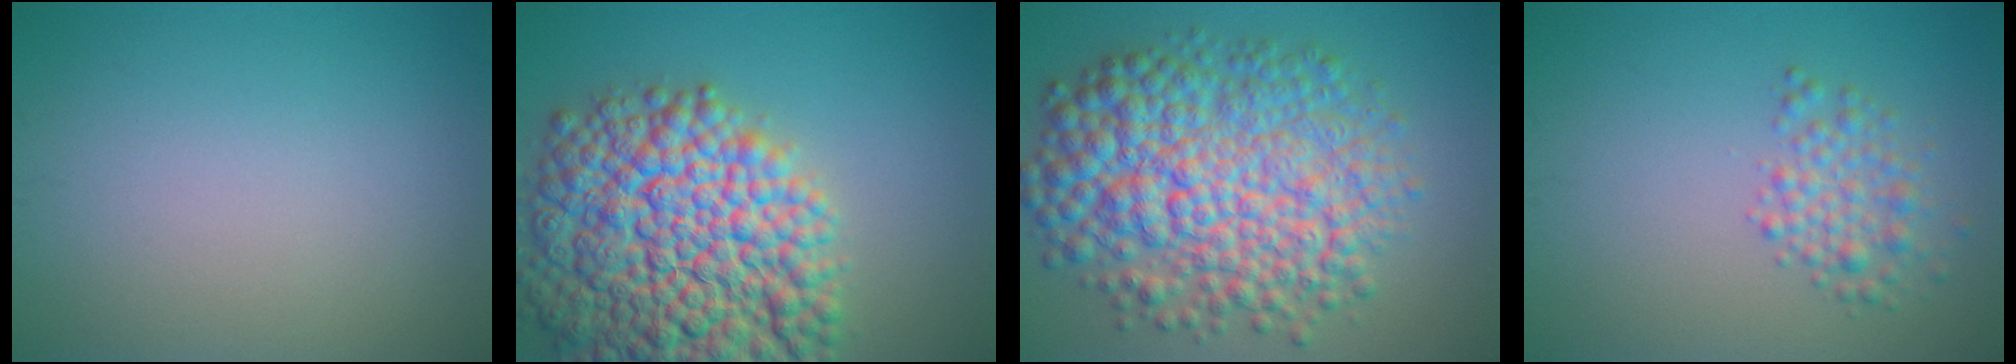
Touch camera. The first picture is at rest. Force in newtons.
{"total": 15.3, "press": 15.3, "slide": 0.5}
{"total": 11.2, "press": 11.2, "slide": 0.2}
{"total": 2.6, "press": 2.6, "slide": 0.1}